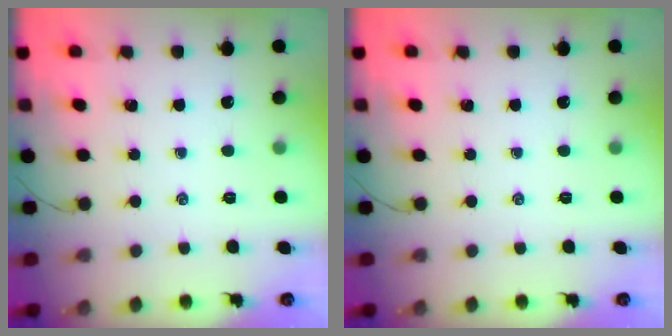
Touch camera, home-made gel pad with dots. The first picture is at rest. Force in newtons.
{"total": 0.0}